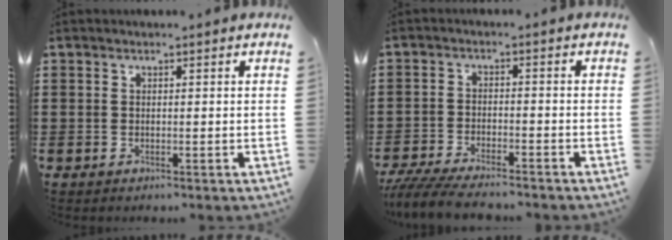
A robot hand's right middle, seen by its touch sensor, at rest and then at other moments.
{"total": 5.3, "force": [-5.0, 0.5, 1.6], "torque": [-0.045, -0.011, -0.099]}